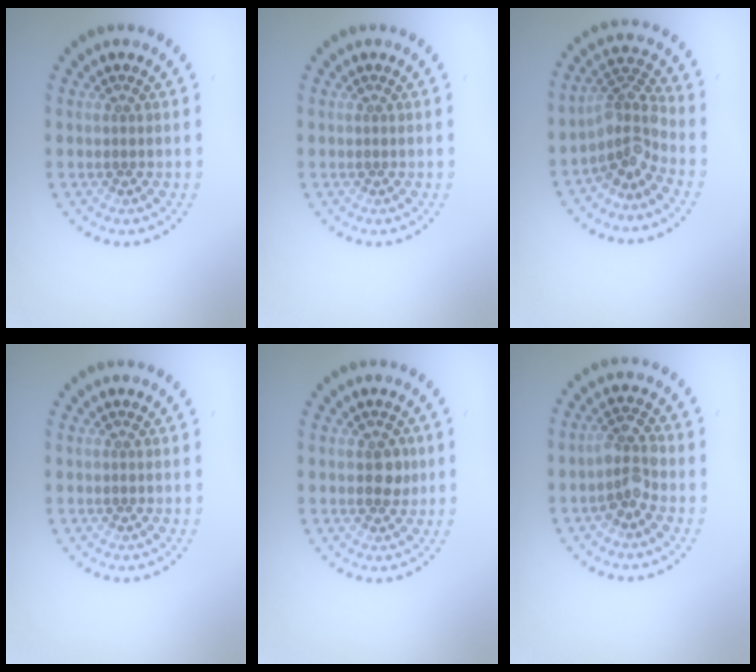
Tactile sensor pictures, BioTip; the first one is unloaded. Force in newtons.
{"total": 0.0}
{"total": 3.6, "press": 2.6, "slide": 2.5}
{"total": 0.0}
{"total": 1.8, "press": 1.7, "slide": 0.3}
{"total": 2.7, "press": 2.6, "slide": 0.9}